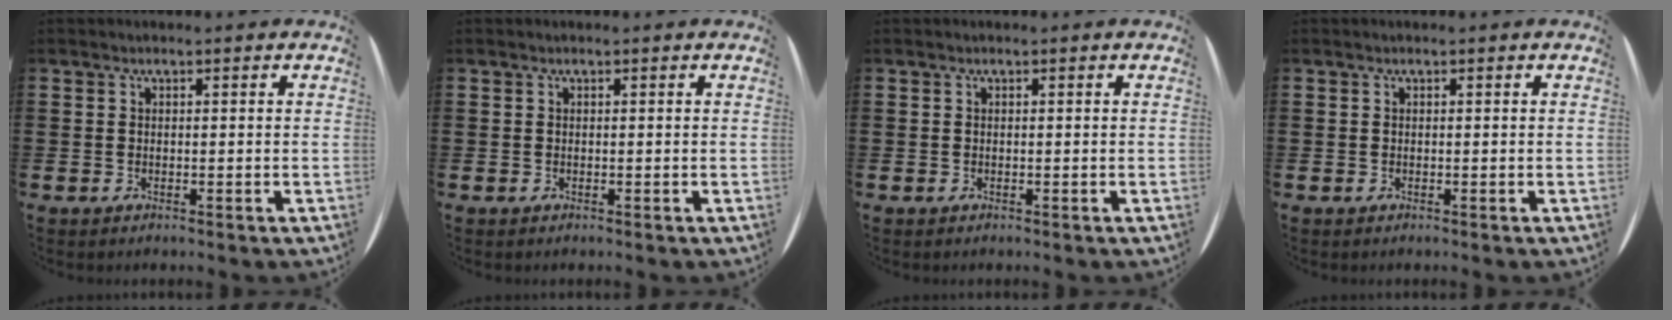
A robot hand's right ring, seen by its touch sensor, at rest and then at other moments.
{"total": 0.0}
{"total": 0.0}
{"total": 0.0}